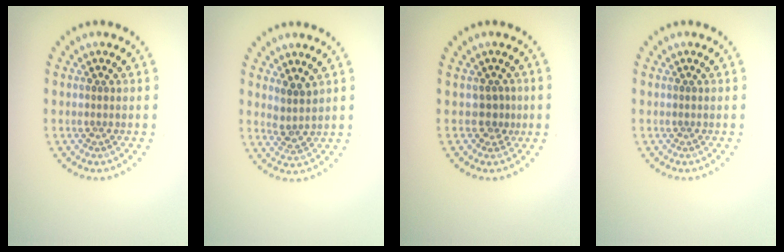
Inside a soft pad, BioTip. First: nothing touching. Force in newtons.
{"total": 1.9, "press": 1.5, "slide": 1.1}
{"total": 1.7, "press": 1.3, "slide": 1.1}
{"total": 0.0}